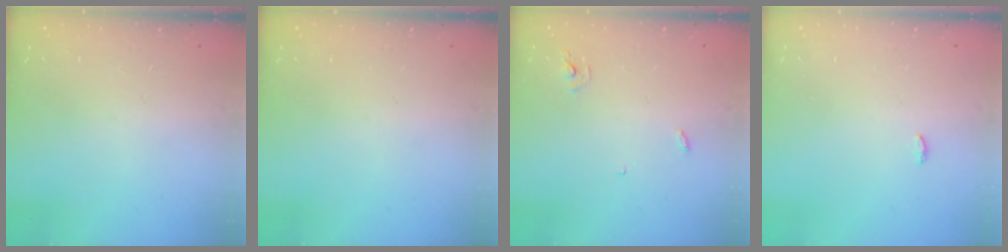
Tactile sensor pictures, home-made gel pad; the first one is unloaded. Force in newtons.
{"total": 0.0}
{"total": 2.9, "press": 2.9, "slide": 0.2}
{"total": 3.4, "press": 3.3, "slide": 1.0}